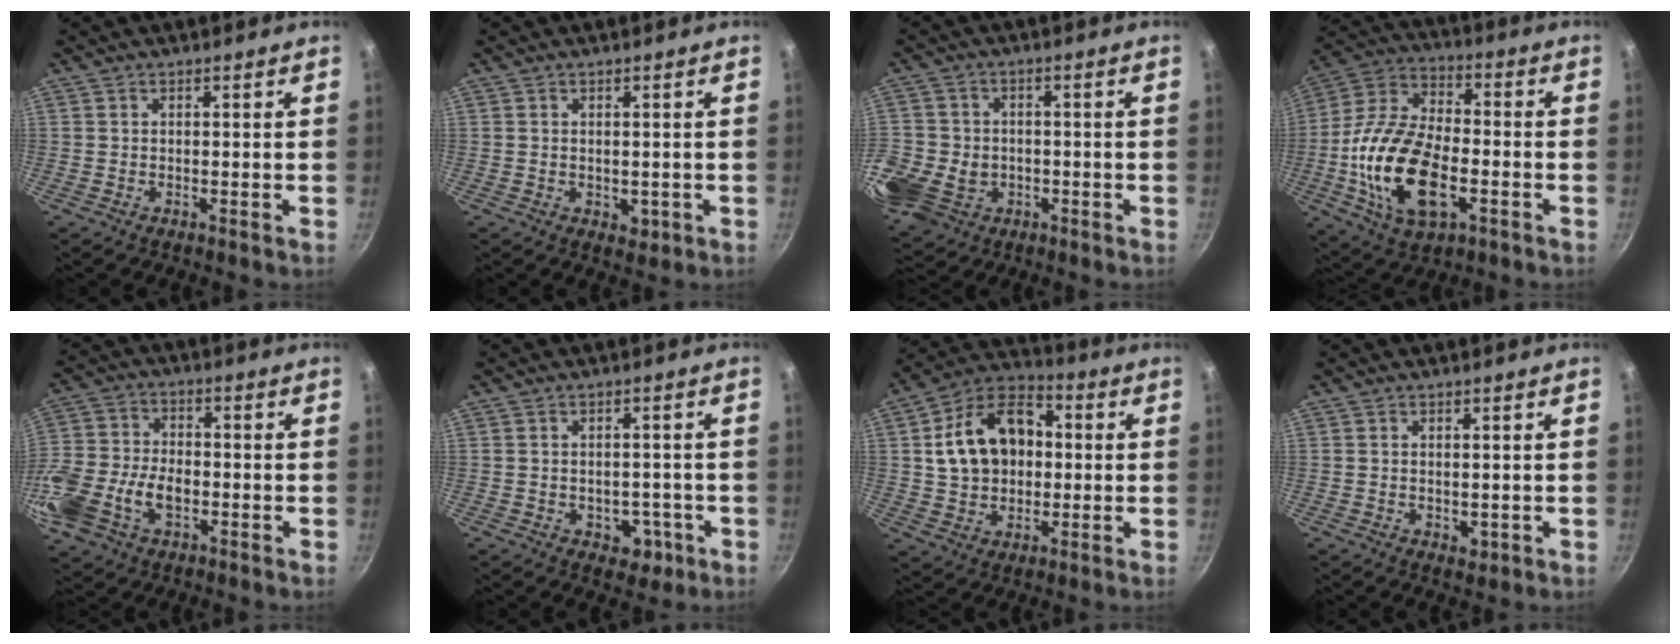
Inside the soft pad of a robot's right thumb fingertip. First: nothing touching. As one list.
[{"total": 2.3, "force": [-0.3, 1.6, 1.6], "torque": [-0.020, -0.005, -0.002]}, {"total": 16.0, "force": [-4.6, 12.8, 8.5], "torque": [-0.203, 0.013, -0.078]}, {"total": 20.9, "force": [-4.9, 11.4, 16.9], "torque": [-0.319, 0.027, -0.095]}, {"total": 16.8, "force": [-5.1, 11.1, 11.5], "torque": [-0.249, 0.027, -0.101]}, {"total": 5.2, "force": [-1.8, 3.8, 3.1], "torque": [-0.019, 0.013, -0.012]}, {"total": 16.8, "force": [2.0, 12.2, 11.4], "torque": [-0.168, 0.028, 0.025]}, {"total": 1.9, "force": [-0.2, 1.3, 1.4], "torque": [-0.019, -0.005, 0.000]}]